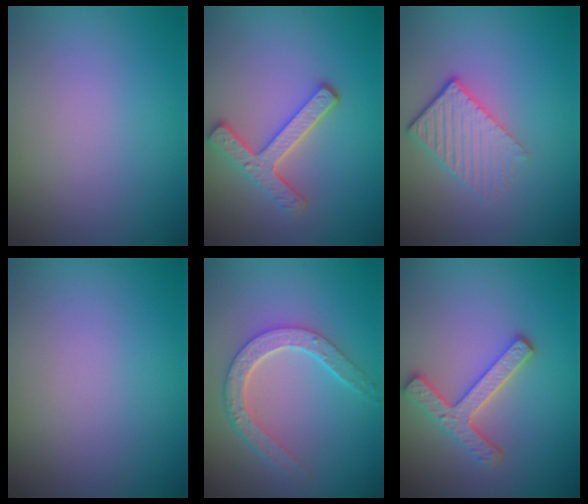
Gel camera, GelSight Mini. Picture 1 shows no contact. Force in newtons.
{"total": 3.7, "press": 3.1, "slide": 2.0}
{"total": 3.7, "press": 2.6, "slide": 2.6}
{"total": 0.0}
{"total": 4.2, "press": 3.3, "slide": 2.6}
{"total": 3.8, "press": 3.1, "slide": 2.2}